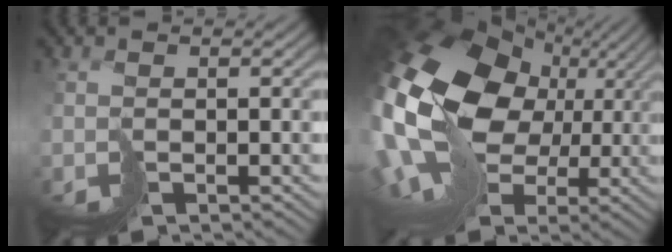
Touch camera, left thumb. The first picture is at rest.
{"total": 22.0, "force": [1.8, 16.9, 13.9], "torque": [-0.317, -0.024, 0.027]}